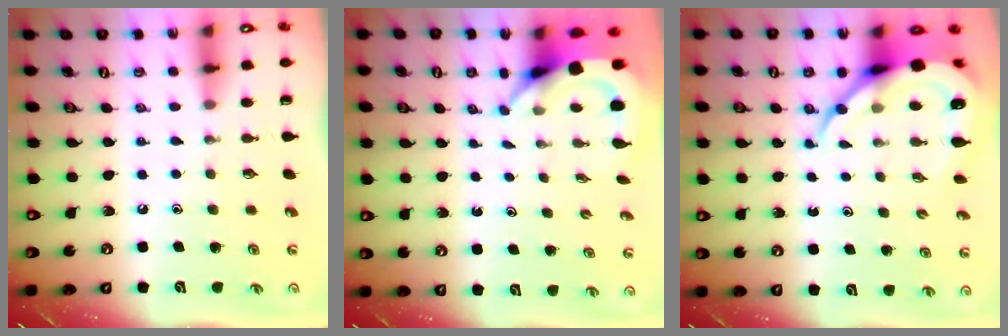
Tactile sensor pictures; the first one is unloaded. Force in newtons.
{"total": 4.4, "press": 4.3, "slide": 0.5}
{"total": 10.9, "press": 10.8, "slide": 1.2}